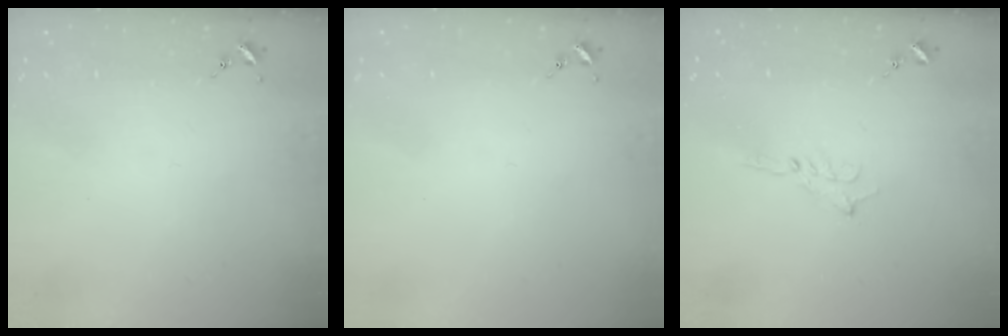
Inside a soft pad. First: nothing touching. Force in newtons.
{"total": 0.0}
{"total": 2.9, "press": 2.9, "slide": 0.3}